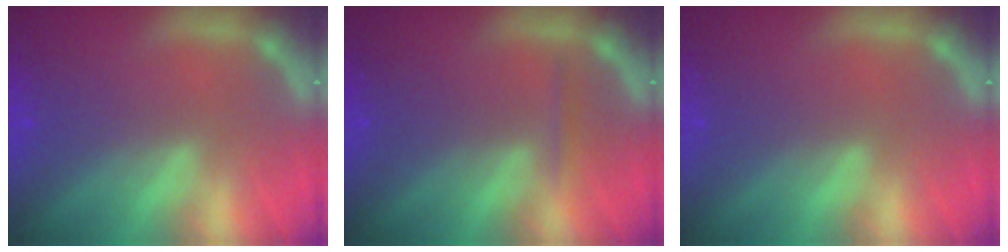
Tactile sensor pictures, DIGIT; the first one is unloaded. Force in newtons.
{"total": 0.9}
{"total": 0.0}